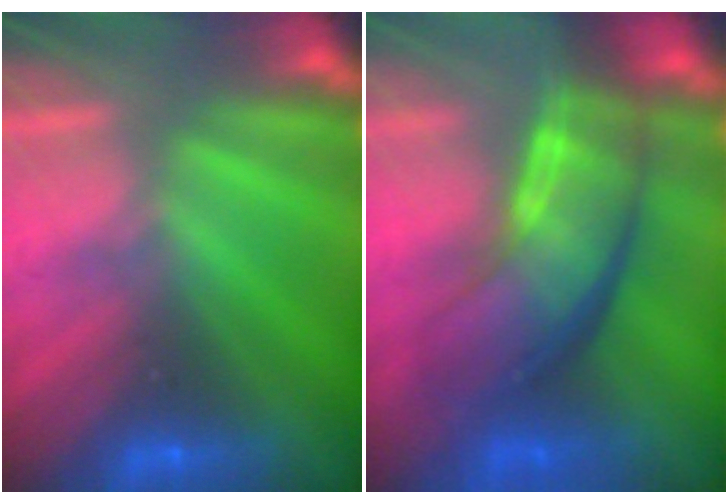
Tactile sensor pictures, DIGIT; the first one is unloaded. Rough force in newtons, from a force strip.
{"total": 7.2}